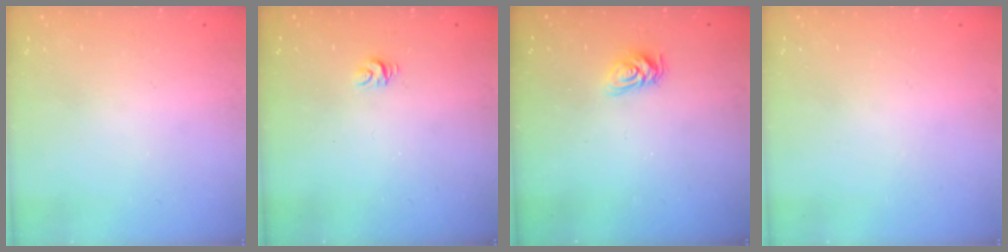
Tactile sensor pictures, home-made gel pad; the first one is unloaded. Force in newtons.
{"total": 4.5, "press": 4.5, "slide": 0.4}
{"total": 7.2, "press": 7.1, "slide": 0.7}
{"total": 0.0}